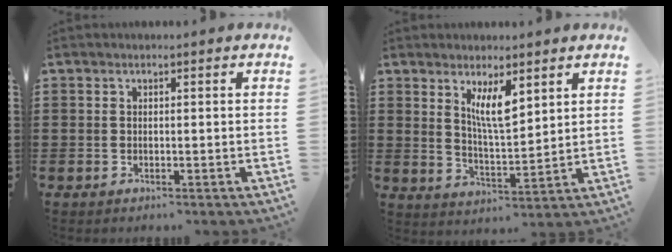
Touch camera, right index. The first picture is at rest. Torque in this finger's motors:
{"motor_torque": [0.63, 0.43, 0.32, 0.14]}